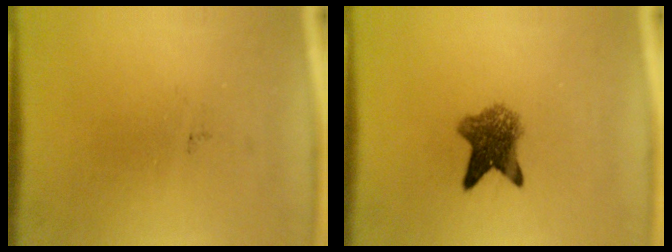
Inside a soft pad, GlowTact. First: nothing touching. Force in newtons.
{"total": 5.7}